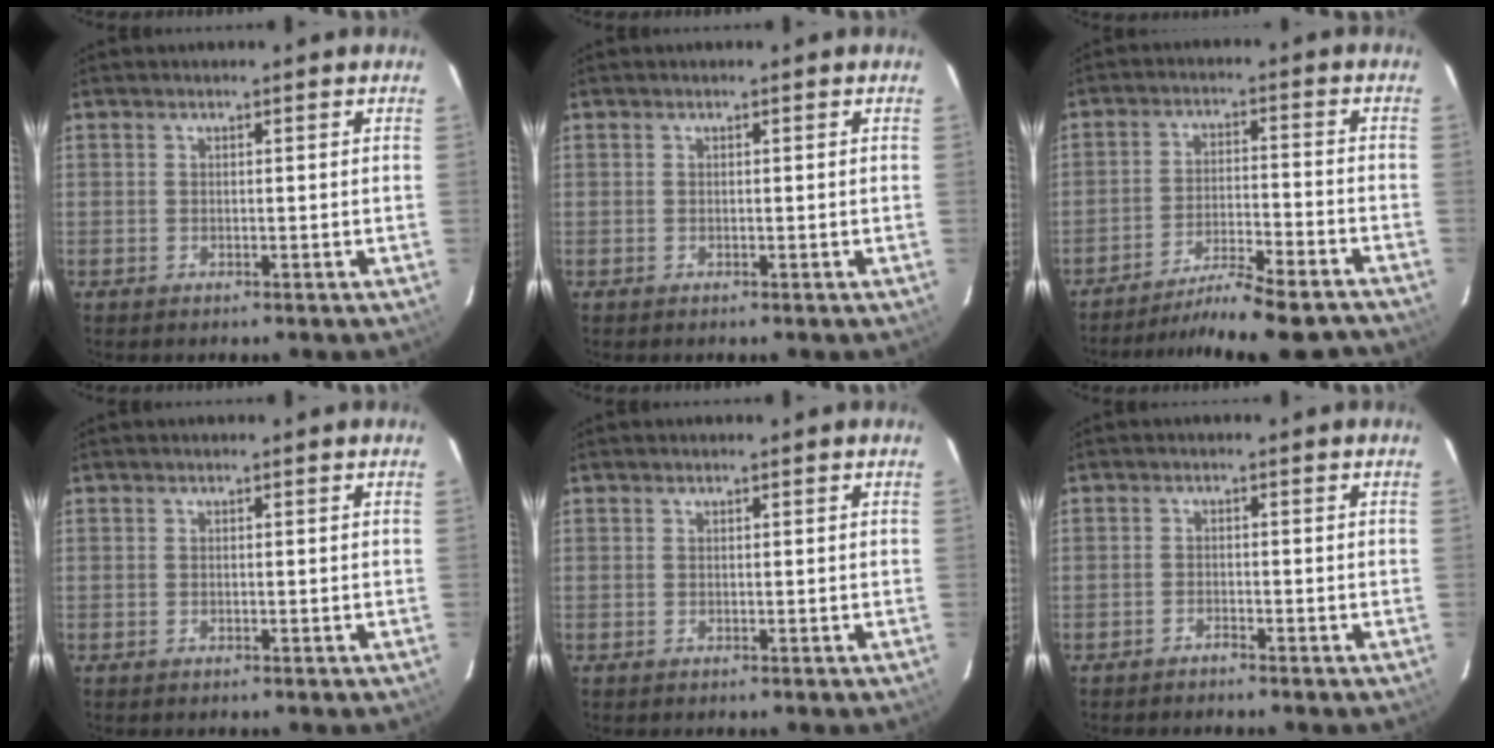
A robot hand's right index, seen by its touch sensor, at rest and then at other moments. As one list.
[{"total": 0.0}, {"total": 14.8, "force": [-13.8, 0.5, 5.3], "torque": [-0.105, -0.016, -0.208]}, {"total": 0.0}, {"total": 0.0}, {"total": 1.2, "force": [-1.2, 0.1, 0.0], "torque": [-0.007, 0.000, -0.023]}]